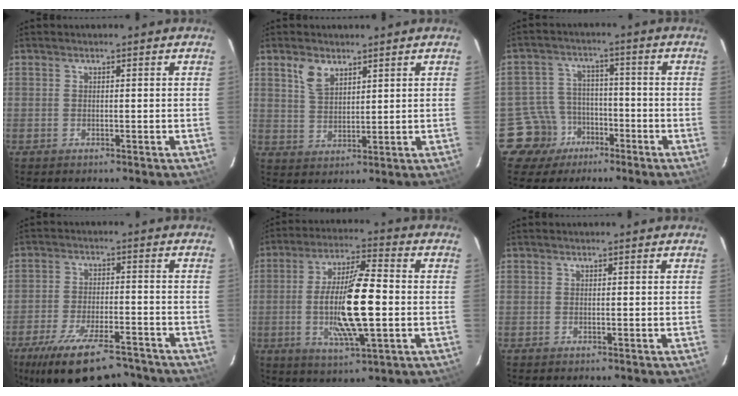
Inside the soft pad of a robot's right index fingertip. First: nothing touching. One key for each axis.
{"total": 5.1, "fx": 3.2, "fy": 2.8, "fz": 2.9, "tx": -0.055, "ty": 0.006, "tz": 0.066}
{"total": 8.2, "fx": -4.7, "fy": 6.7, "fz": -0.2, "tx": -0.020, "ty": 0.031, "tz": -0.073}
{"total": 17.0, "fx": -13.2, "fy": 5.7, "fz": 9.2, "tx": -0.184, "ty": -0.027, "tz": -0.203}
{"total": 15.2, "fx": -2.1, "fy": 3.1, "fz": 14.7, "tx": -0.276, "ty": -0.008, "tz": -0.037}
{"total": 0.0}